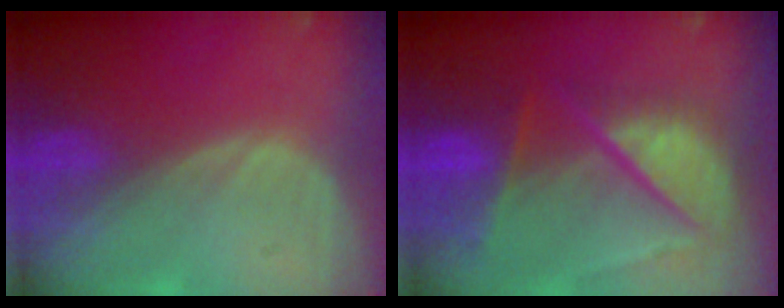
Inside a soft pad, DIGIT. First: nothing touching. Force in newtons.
{"total": 10.6, "press": 8.9, "slide": 5.8}